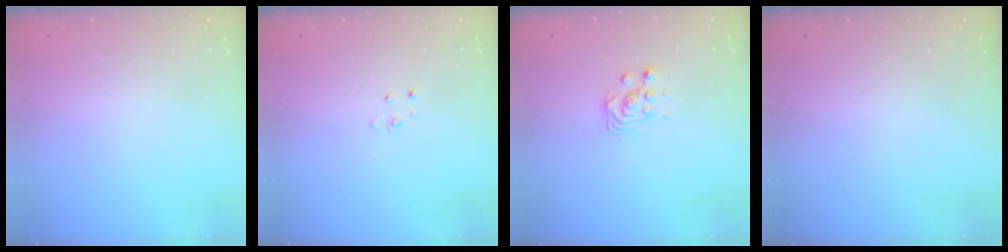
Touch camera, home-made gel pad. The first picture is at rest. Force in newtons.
{"total": 2.6, "press": 2.6, "slide": 0.2}
{"total": 3.0, "press": 3.0, "slide": 0.0}
{"total": 0.0}